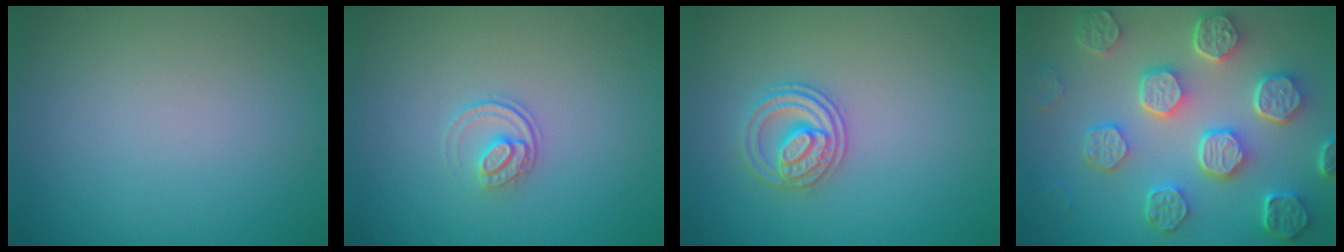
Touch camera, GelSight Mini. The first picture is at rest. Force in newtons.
{"total": 1.5, "press": 1.1, "slide": 1.1}
{"total": 2.6, "press": 2.6, "slide": 0.5}
{"total": 8.1, "press": 6.2, "slide": 5.3}